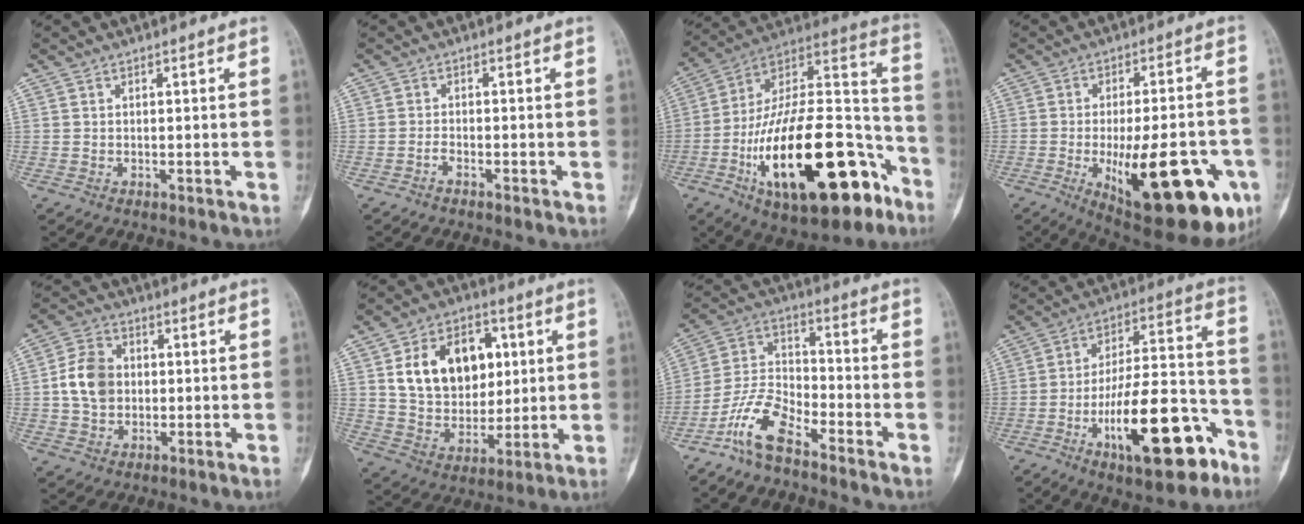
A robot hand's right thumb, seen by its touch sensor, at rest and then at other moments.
{"total": 1.1, "force": [-1.0, 0.4, 0.5], "torque": [-0.015, 0.009, -0.020]}
{"total": 34.2, "force": [-14.5, 14.6, 27.3], "torque": [-0.433, 0.072, -0.225]}
{"total": 24.7, "force": [-8.2, 8.9, 21.5], "torque": [-0.253, 0.001, -0.096]}
{"total": 9.0, "force": [0.2, 7.1, 5.5], "torque": [-0.086, 0.013, -0.002]}
{"total": 17.5, "force": [4.5, 12.5, 11.5], "torque": [-0.141, -0.006, 0.082]}
{"total": 9.9, "force": [-7.1, 3.6, 5.9], "torque": [-0.133, 0.055, -0.148]}
{"total": 21.5, "force": [-9.9, 7.8, 17.4], "torque": [-0.274, 0.063, -0.151]}